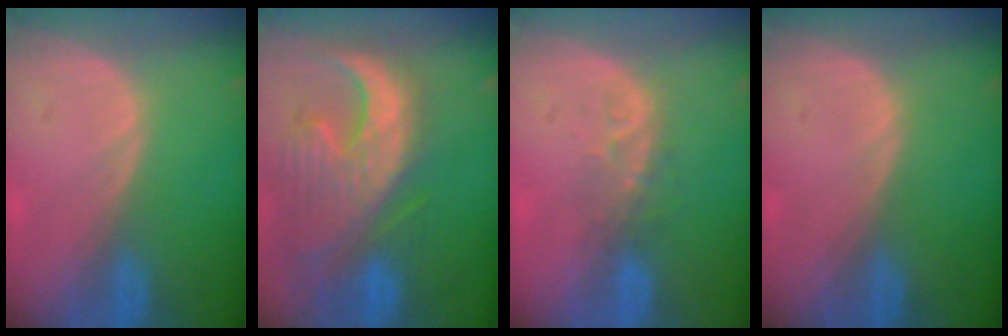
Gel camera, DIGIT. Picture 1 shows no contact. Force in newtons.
{"total": 13.3, "press": 11.3, "slide": 7.0}
{"total": 3.4, "press": 3.2, "slide": 1.1}
{"total": 0.0}